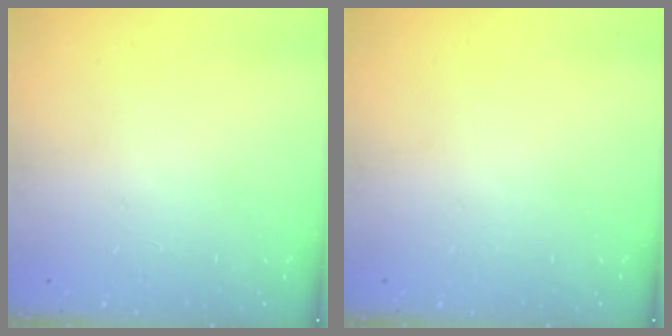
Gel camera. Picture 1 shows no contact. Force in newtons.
{"total": 0.0}